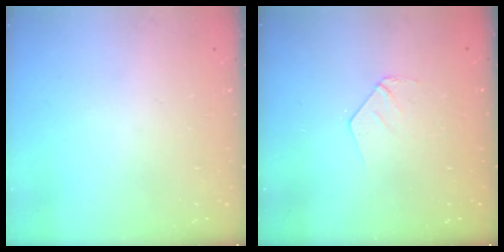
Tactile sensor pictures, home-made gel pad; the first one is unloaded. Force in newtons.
{"total": 4.0, "press": 4.0, "slide": 0.3}